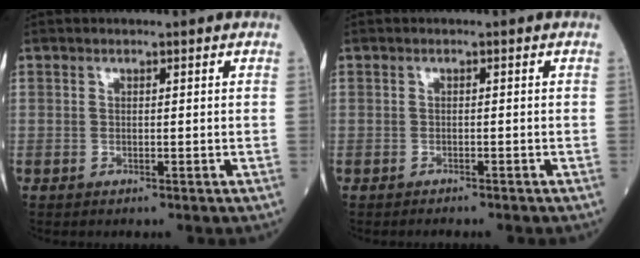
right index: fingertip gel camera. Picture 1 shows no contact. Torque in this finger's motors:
{"motor_torque": [0.05, 0.10, -0.04, -0.01]}